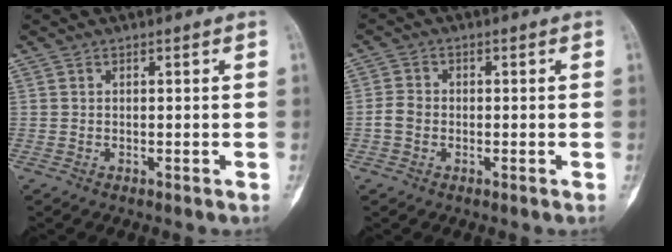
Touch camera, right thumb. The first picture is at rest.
{"total": 2.9, "force": [-0.7, 2.4, 1.6], "torque": [-0.029, 0.010, -0.017]}